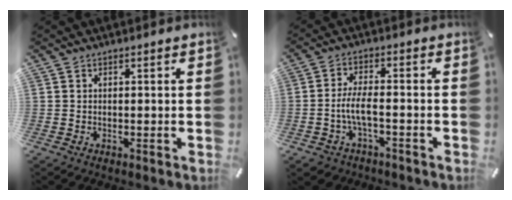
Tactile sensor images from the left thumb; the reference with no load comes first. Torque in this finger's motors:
{"motor_torque": [0.31, 0.51, 0.20, 0.16, 0.14]}